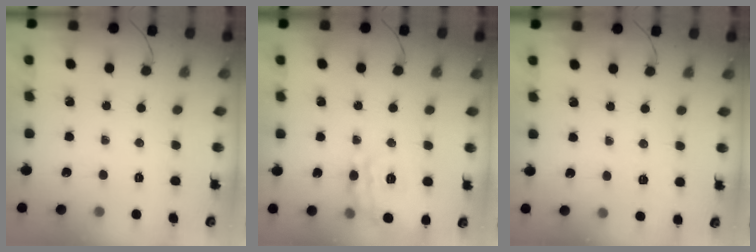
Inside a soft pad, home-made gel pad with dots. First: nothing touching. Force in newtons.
{"total": 13.3, "press": 13.3, "slide": 1.1}
{"total": 2.7, "press": 2.3, "slide": 1.5}